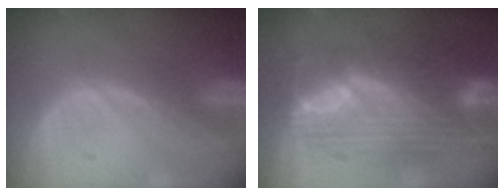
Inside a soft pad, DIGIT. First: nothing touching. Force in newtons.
{"total": 11.8, "press": 11.7, "slide": 1.1}